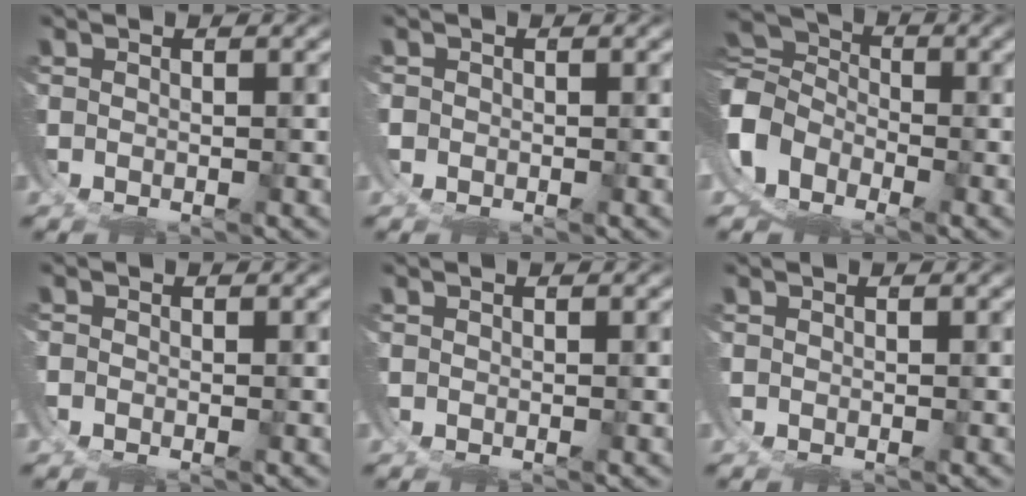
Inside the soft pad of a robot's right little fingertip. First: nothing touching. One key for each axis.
{"total": 1.0, "fx": -0.4, "fy": 0.9, "fz": -0.1, "tx": -0.009, "ty": -0.008, "tz": -0.007}
{"total": 13.7, "fx": -2.0, "fy": 12.6, "fz": 5.2, "tx": -0.170, "ty": -0.033, "tz": -0.046}
{"total": 0.8, "fx": -0.5, "fy": 0.6, "fz": 0.1, "tx": -0.007, "ty": -0.004, "tz": -0.011}
{"total": 0.0}
{"total": 0.0}